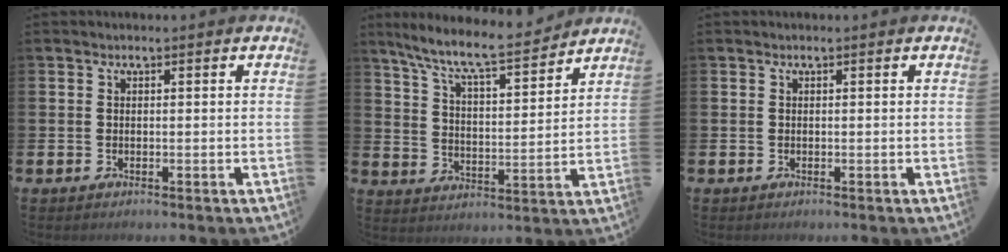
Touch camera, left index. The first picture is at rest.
{"total": 8.6, "force": [7.9, 0.9, 3.4], "torque": [-0.102, -0.050, 0.135]}
{"total": 0.0}